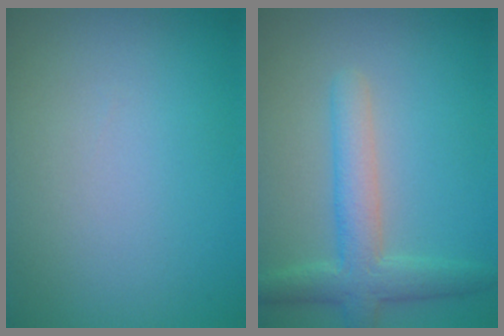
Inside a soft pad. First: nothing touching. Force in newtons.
{"total": 4.1, "press": 4.1, "slide": 0.3}